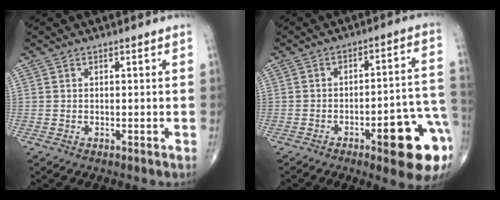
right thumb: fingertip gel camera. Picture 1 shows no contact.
{"total": 16.6, "force": [-7.0, 4.1, 14.5], "torque": [-0.130, 0.042, -0.081]}